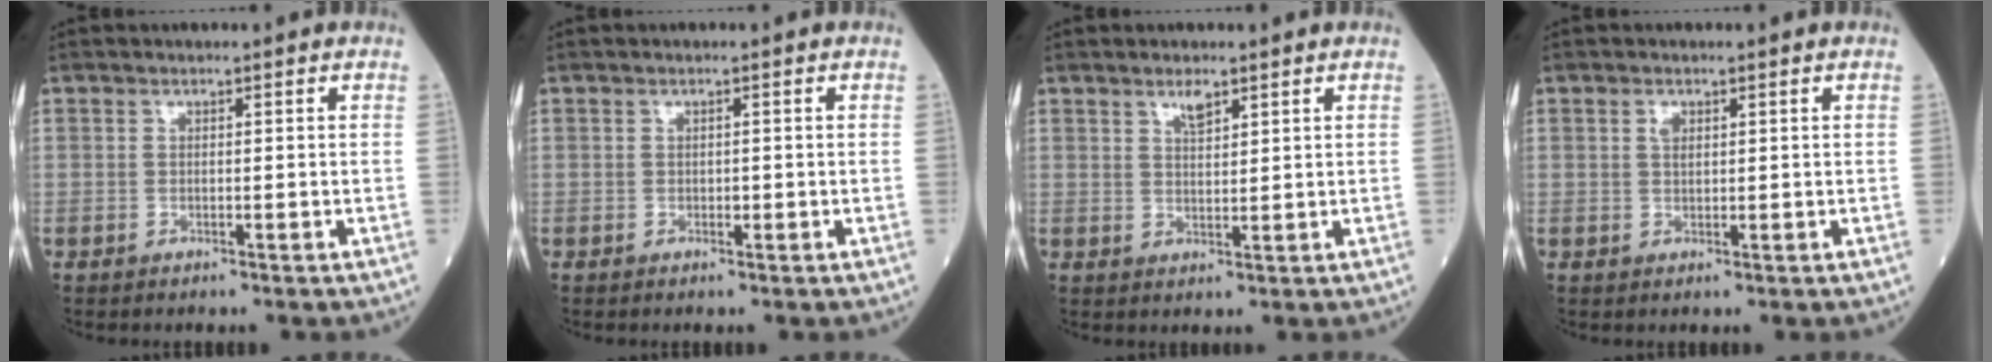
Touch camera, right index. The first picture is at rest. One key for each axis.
{"total": 0.6, "fx": -0.1, "fy": 0.3, "fz": 0.5, "tx": -0.008, "ty": 0.001, "tz": -0.002}
{"total": 2.4, "fx": 1.7, "fy": 0.7, "fz": 1.6, "tx": -0.031, "ty": -0.001, "tz": 0.033}
{"total": 1.3, "fx": 0.6, "fy": 0.7, "fz": 1.0, "tx": -0.017, "ty": 0.001, "tz": 0.011}